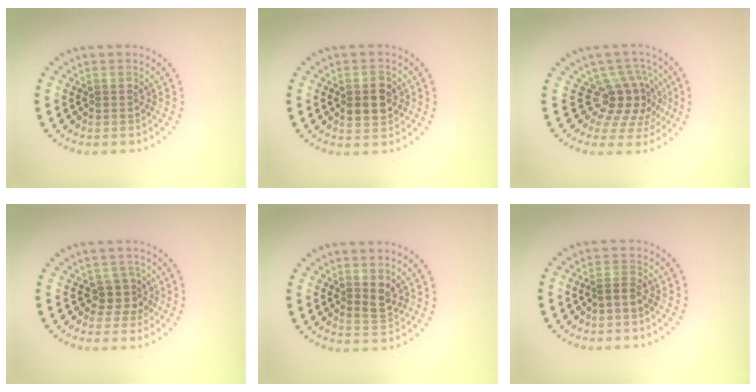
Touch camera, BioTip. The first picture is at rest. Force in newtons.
{"total": 2.8, "press": 2.7, "slide": 0.3}
{"total": 3.9, "press": 2.7, "slide": 2.8}
{"total": 2.1, "press": 1.6, "slide": 1.4}
{"total": 1.7, "press": 1.5, "slide": 0.8}
{"total": 1.3, "press": 1.1, "slide": 0.7}